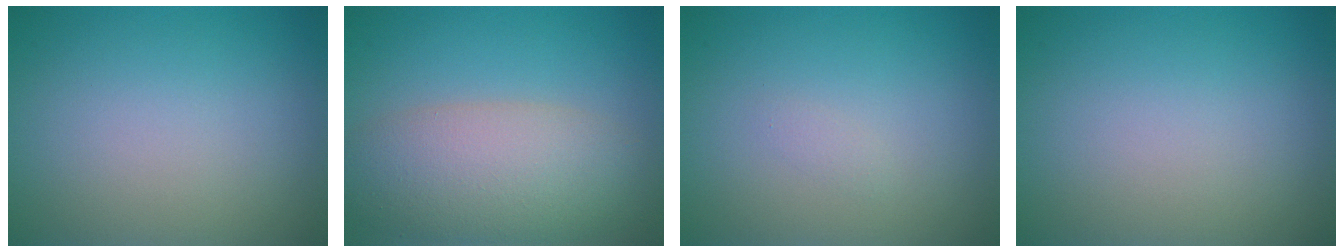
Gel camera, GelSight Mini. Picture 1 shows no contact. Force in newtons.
{"total": 7.0, "press": 7.0, "slide": 0.5}
{"total": 0.6, "press": 0.6, "slide": 0.0}
{"total": 0.0}